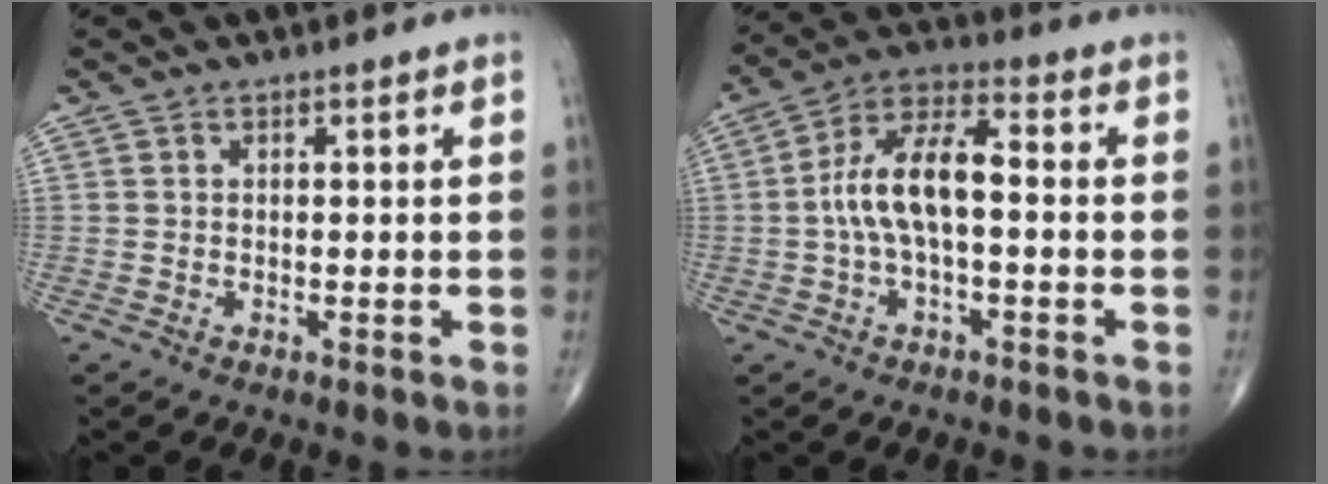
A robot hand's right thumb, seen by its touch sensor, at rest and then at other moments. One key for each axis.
{"total": 10.9, "fx": -0.7, "fy": 4.6, "fz": 9.8, "tx": -0.195, "ty": 0.041, "tz": -0.019}